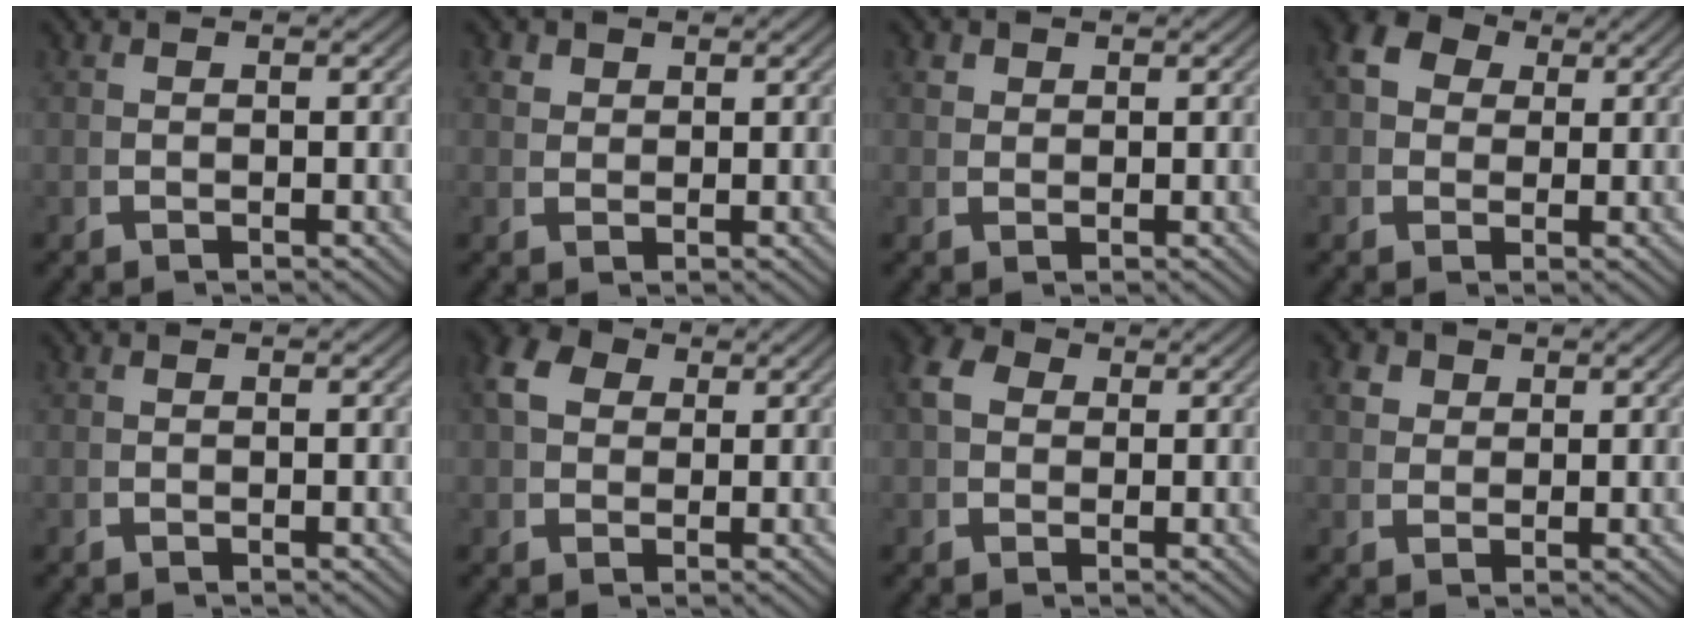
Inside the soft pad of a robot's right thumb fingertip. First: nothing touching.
{"total": 1.9, "force": [1.5, 1.0, 0.6], "torque": [-0.009, -0.002, 0.035]}
{"total": 1.6, "force": [1.2, 1.0, 0.5], "torque": [-0.011, -0.004, 0.029]}
{"total": 6.8, "force": [2.4, 5.4, 3.4], "torque": [-0.066, 0.004, 0.030]}
{"total": 0.0}
{"total": 5.2, "force": [2.2, 3.9, 2.7], "torque": [-0.062, -0.004, 0.039]}
{"total": 4.4, "force": [1.4, 3.5, 2.2], "torque": [-0.054, -0.004, 0.023]}
{"total": 3.2, "force": [1.8, 2.3, 1.3], "torque": [-0.032, -0.006, 0.039]}